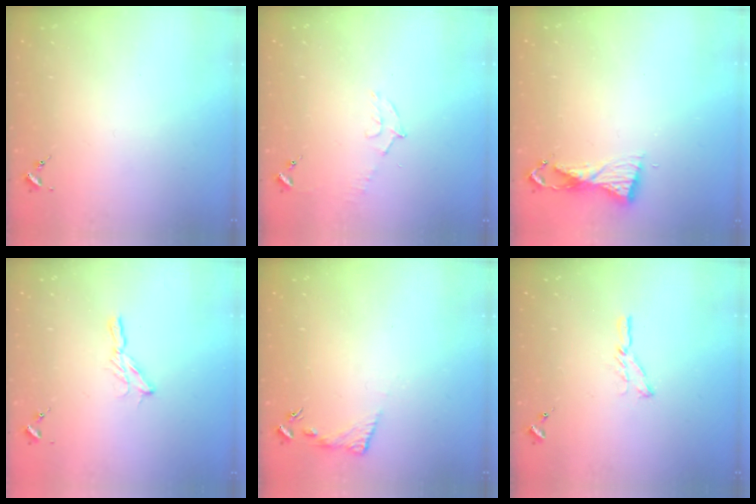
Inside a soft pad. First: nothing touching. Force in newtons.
{"total": 7.3, "press": 7.2, "slide": 0.9}
{"total": 6.2, "press": 6.1, "slide": 0.6}
{"total": 5.4, "press": 5.4, "slide": 0.4}
{"total": 6.0, "press": 6.0, "slide": 0.4}
{"total": 6.4, "press": 6.3, "slide": 0.6}